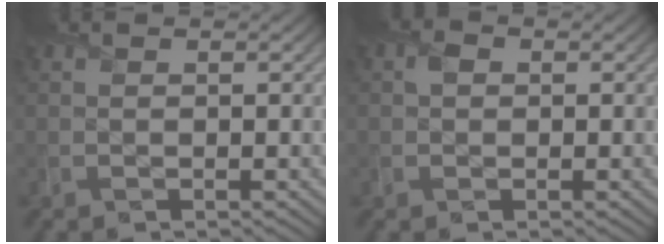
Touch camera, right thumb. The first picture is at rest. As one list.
[{"total": 1.3, "force": [0.1, 1.2, 0.5], "torque": [-0.011, 0.000, -0.002]}]